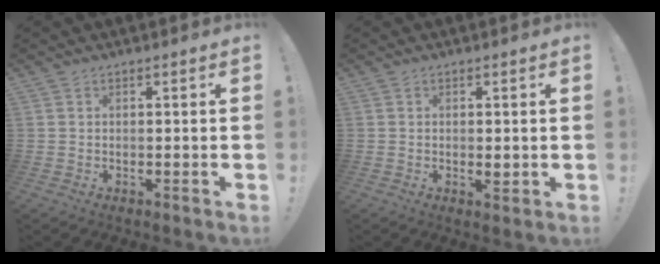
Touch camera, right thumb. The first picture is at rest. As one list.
[{"total": 1.5, "force": [0.1, 0.9, 1.2], "torque": [-0.013, -0.001, 0.001]}]